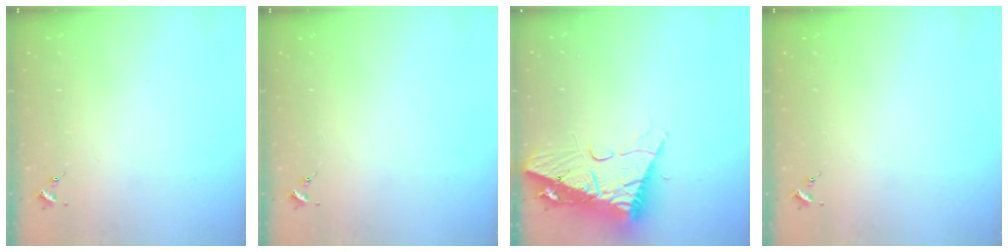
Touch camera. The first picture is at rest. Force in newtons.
{"total": 0.0}
{"total": 16.8, "press": 16.7, "slide": 1.6}
{"total": 0.0}